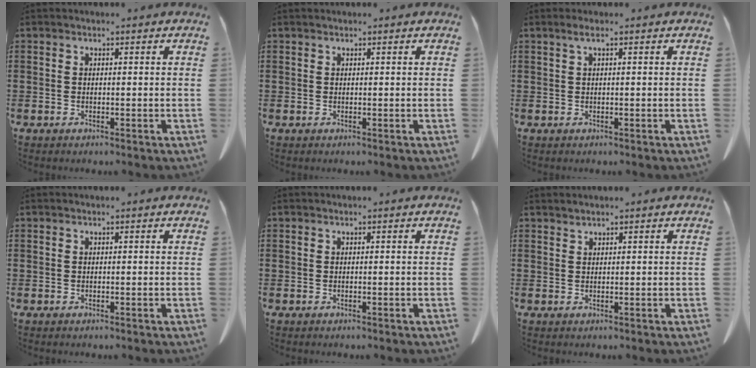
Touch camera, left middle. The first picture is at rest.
{"total": 0.0}
{"total": 1.2, "force": [0.3, 0.1, 1.2], "torque": [-0.023, 0.001, 0.006]}
{"total": 0.0}
{"total": 0.0}
{"total": 0.9, "force": [0.9, 0.0, 0.0], "torque": [-0.004, -0.001, 0.018]}